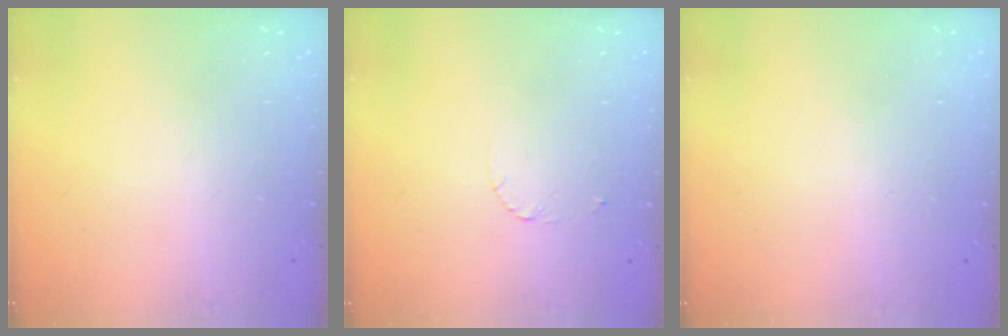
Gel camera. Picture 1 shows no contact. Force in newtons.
{"total": 1.6, "press": 1.6, "slide": 0.2}
{"total": 2.4, "press": 2.4, "slide": 0.2}